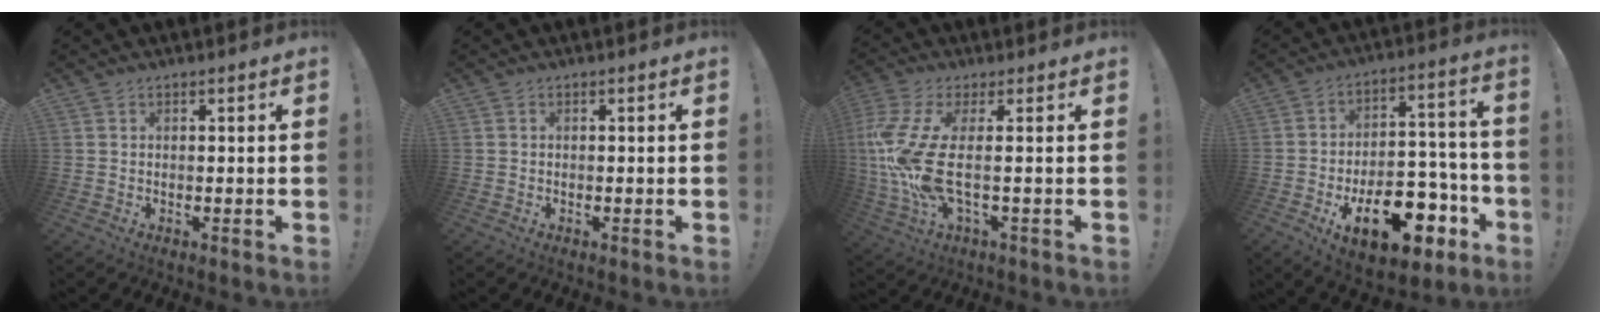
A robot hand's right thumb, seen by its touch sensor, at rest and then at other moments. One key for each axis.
{"total": 0.0}
{"total": 14.6, "fx": 0.3, "fy": 3.7, "fz": 14.1, "tx": -0.301, "ty": -0.027, "tz": 0.001}
{"total": 20.4, "fx": -9.3, "fy": 10.8, "fz": 14.6, "tx": -0.180, "ty": 0.064, "tz": -0.136}